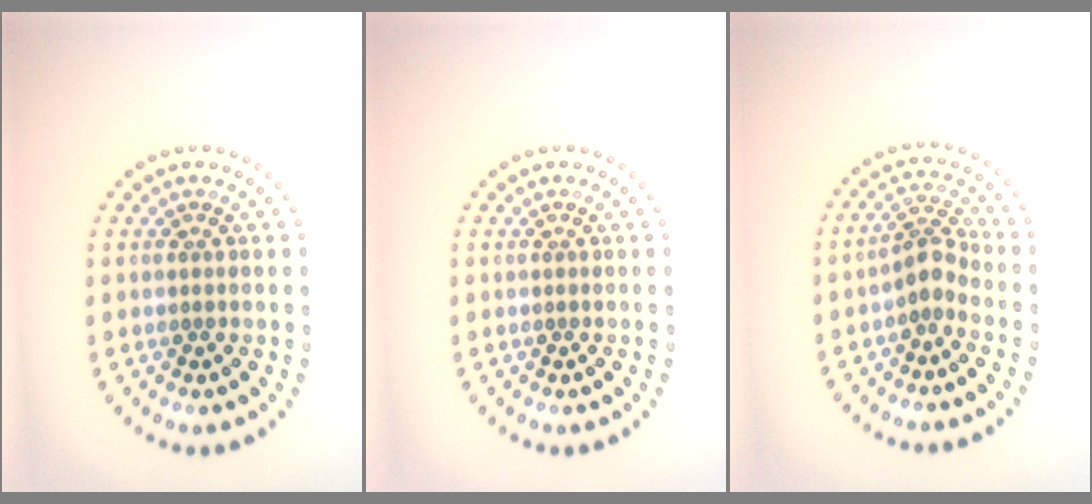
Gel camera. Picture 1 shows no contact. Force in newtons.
{"total": 0.0}
{"total": 2.4, "press": 1.8, "slide": 1.6}